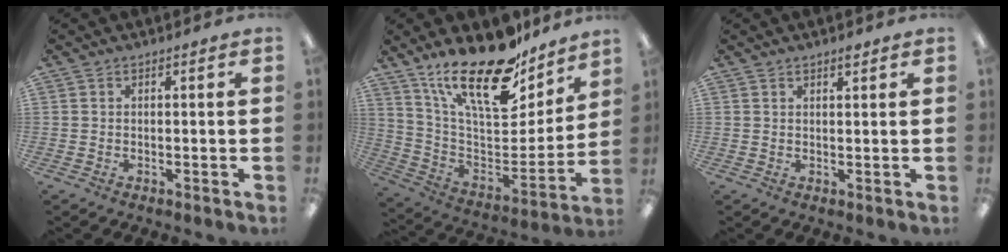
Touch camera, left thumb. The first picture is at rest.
{"total": 24.6, "force": [18.1, 9.1, 14.0], "torque": [-0.222, -0.119, 0.314]}
{"total": 1.4, "force": [1.3, 0.4, 0.5], "torque": [-0.003, -0.005, 0.022]}